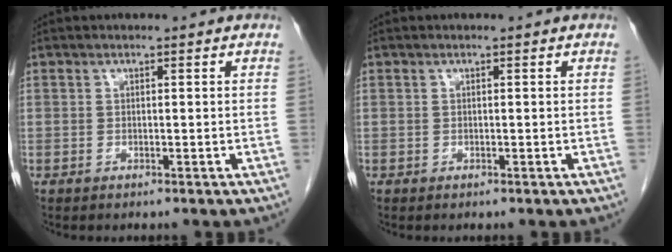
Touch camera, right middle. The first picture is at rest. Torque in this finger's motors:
{"motor_torque": [0.54, -0.25, 0.06, 0.01]}